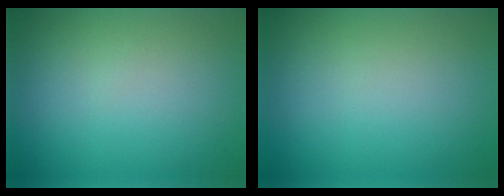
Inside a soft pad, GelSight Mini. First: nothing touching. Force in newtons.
{"total": 0.0}